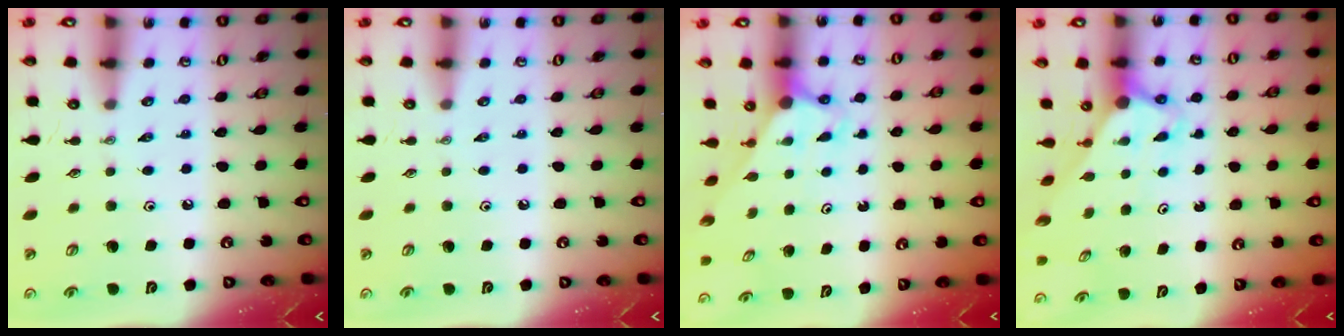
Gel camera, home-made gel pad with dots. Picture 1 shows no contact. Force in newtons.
{"total": 0.0}
{"total": 2.9, "press": 2.9, "slide": 0.0}
{"total": 2.9, "press": 2.9, "slide": 0.3}